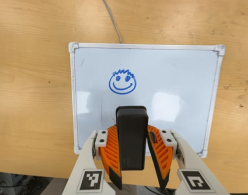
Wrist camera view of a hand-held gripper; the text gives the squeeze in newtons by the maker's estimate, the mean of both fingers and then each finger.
{"total": 6.2, "left": 5.1, "right": 7.3}